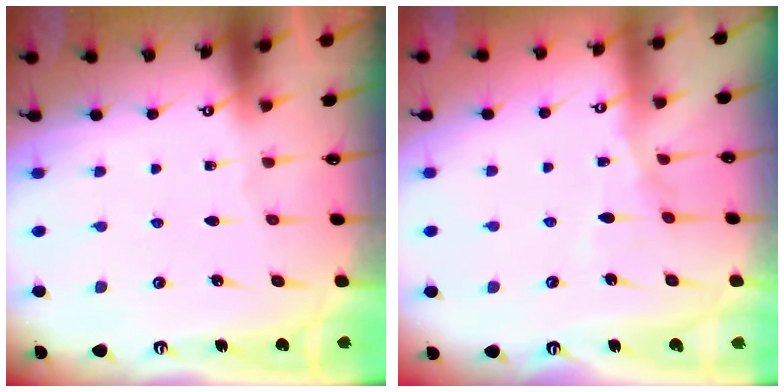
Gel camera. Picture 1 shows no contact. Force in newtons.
{"total": 6.2, "press": 6.2, "slide": 0.5}